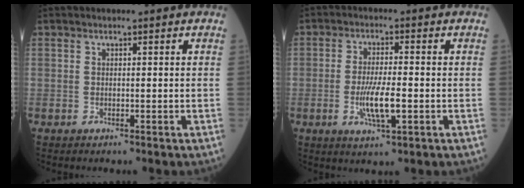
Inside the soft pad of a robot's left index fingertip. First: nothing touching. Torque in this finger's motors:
{"motor_torque": [0.94, -0.08, 0.23, 0.14]}